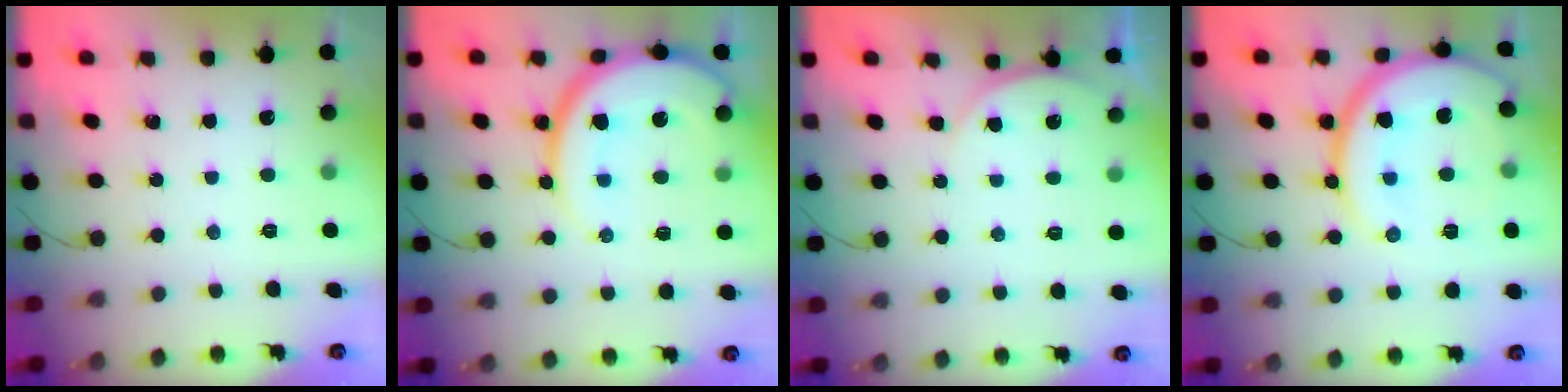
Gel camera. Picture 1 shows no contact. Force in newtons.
{"total": 15.0, "press": 14.9, "slide": 1.2}
{"total": 4.0, "press": 4.0, "slide": 0.5}
{"total": 19.4, "press": 19.3, "slide": 1.4}